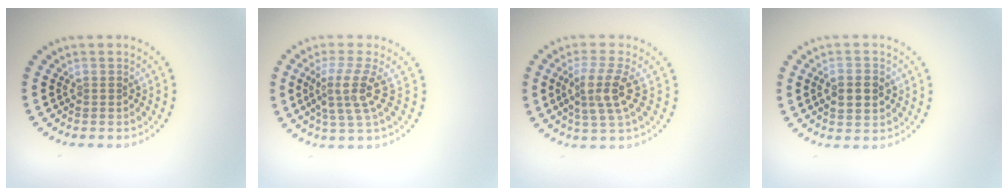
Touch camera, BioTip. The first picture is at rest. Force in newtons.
{"total": 3.7, "press": 2.7, "slide": 2.6}
{"total": 3.6, "press": 3.0, "slide": 2.1}
{"total": 3.8, "press": 3.8, "slide": 0.1}